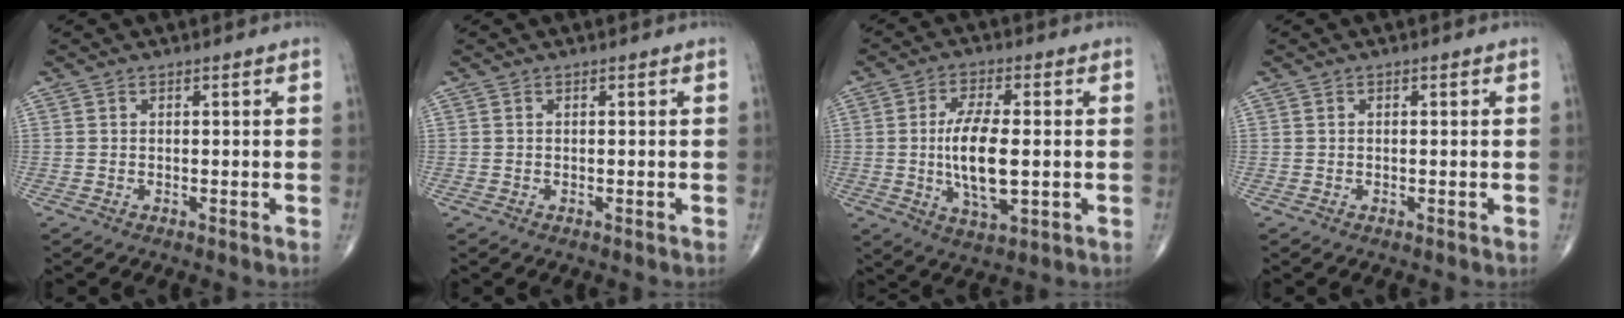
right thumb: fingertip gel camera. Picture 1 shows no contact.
{"total": 0.0}
{"total": 11.2, "force": [-0.6, 4.3, 10.3], "torque": [-0.192, -0.008, -0.008]}
{"total": 0.0}